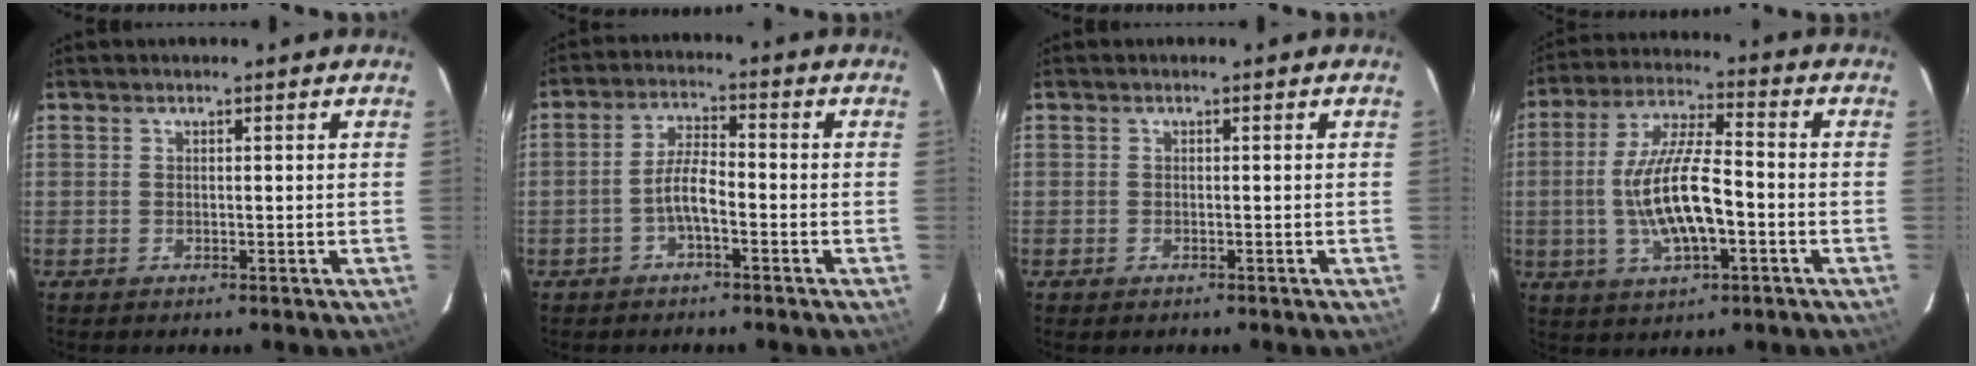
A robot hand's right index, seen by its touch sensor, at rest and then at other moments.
{"total": 4.7, "force": [-2.1, 1.1, 4.1], "torque": [-0.084, 0.009, -0.041]}
{"total": 0.9, "force": [-0.6, 0.5, 0.1], "torque": [-0.003, -0.002, -0.011]}
{"total": 13.4, "force": [-2.9, 4.0, 12.5], "torque": [-0.251, -0.003, -0.047]}